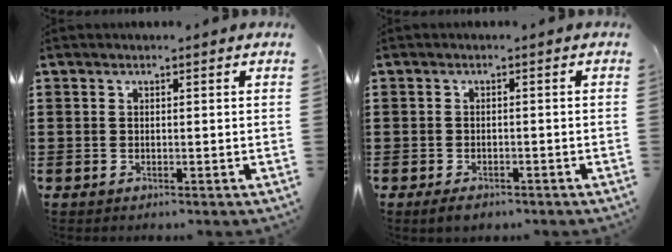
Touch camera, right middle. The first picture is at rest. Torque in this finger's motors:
{"motor_torque": [1.62, 0.13, 0.48, 0.15]}